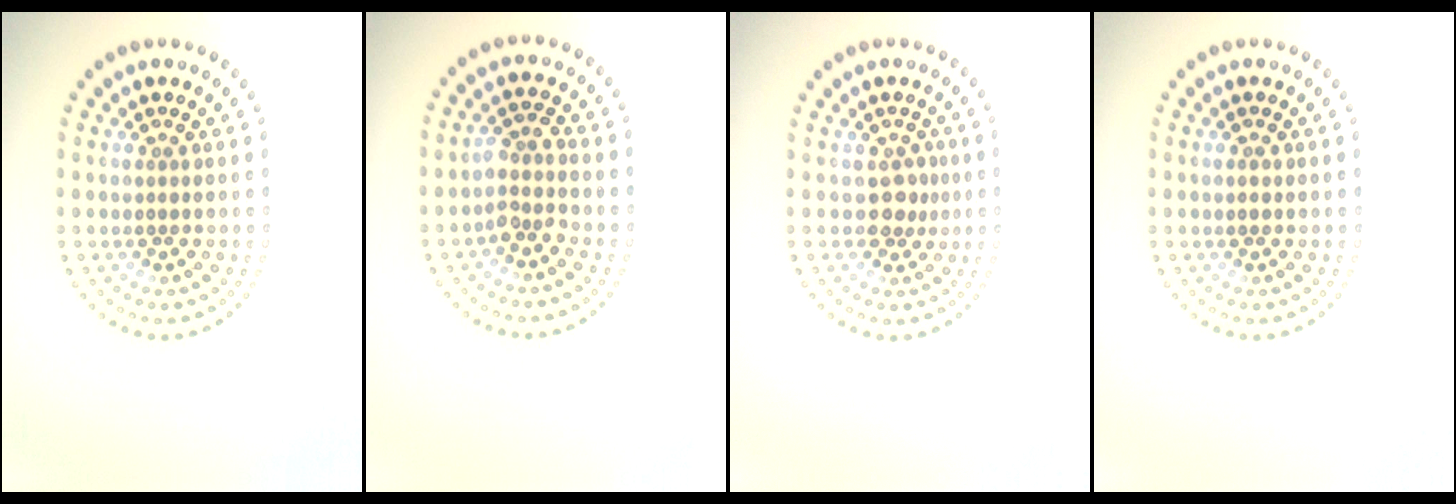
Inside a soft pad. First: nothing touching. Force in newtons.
{"total": 2.1, "press": 1.7, "slide": 1.3}
{"total": 1.8, "press": 1.5, "slide": 1.1}
{"total": 0.8, "press": 0.8, "slide": 0.2}